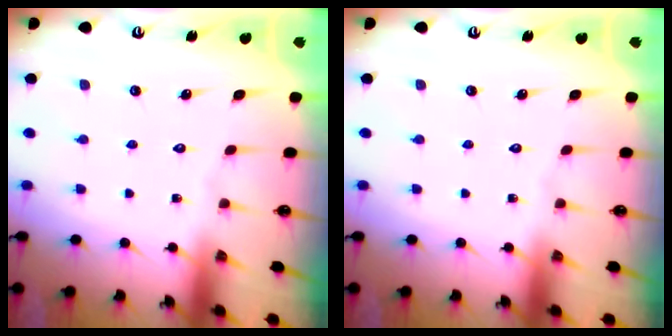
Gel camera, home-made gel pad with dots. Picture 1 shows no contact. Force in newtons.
{"total": 0.0}